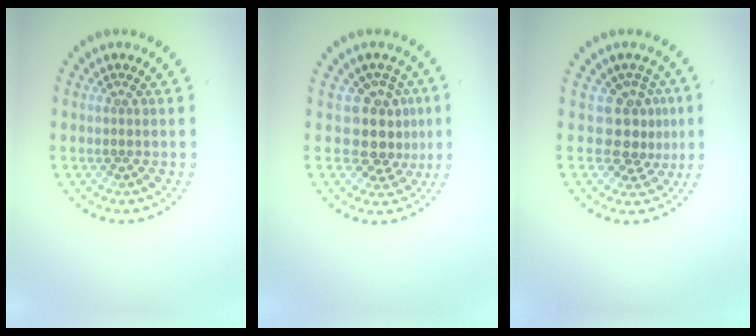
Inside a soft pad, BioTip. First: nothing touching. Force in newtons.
{"total": 3.9, "press": 3.0, "slide": 2.4}
{"total": 3.3, "press": 2.5, "slide": 2.2}